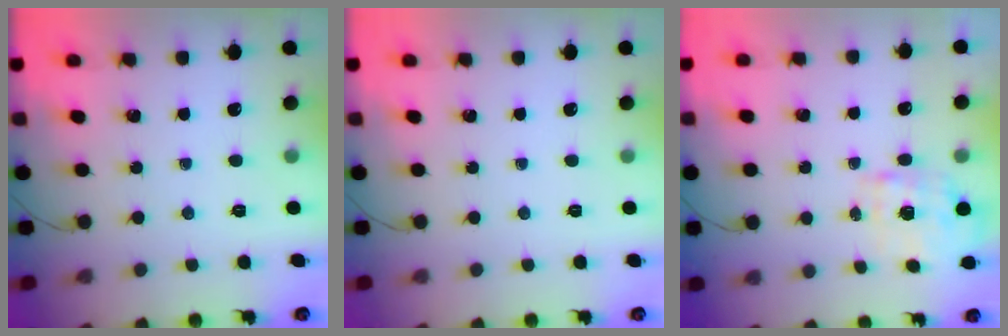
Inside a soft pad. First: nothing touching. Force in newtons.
{"total": 0.0}
{"total": 1.9, "press": 1.8, "slide": 0.5}